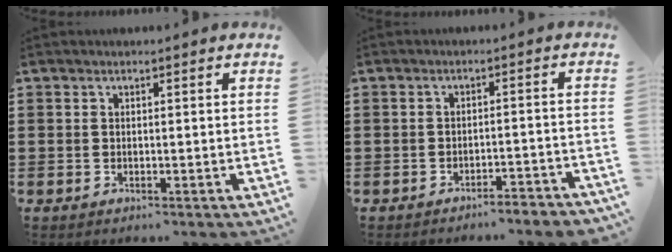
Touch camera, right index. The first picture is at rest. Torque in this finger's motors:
{"motor_torque": [1.08, 1.06, 0.08, 0.00]}